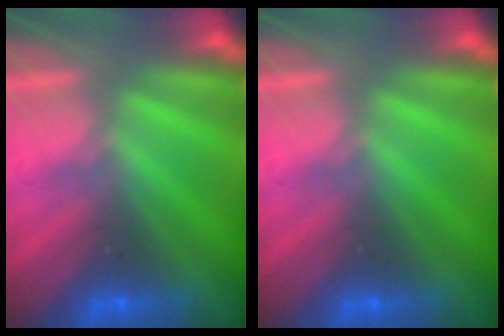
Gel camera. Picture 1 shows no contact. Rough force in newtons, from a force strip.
{"total": 0.0}